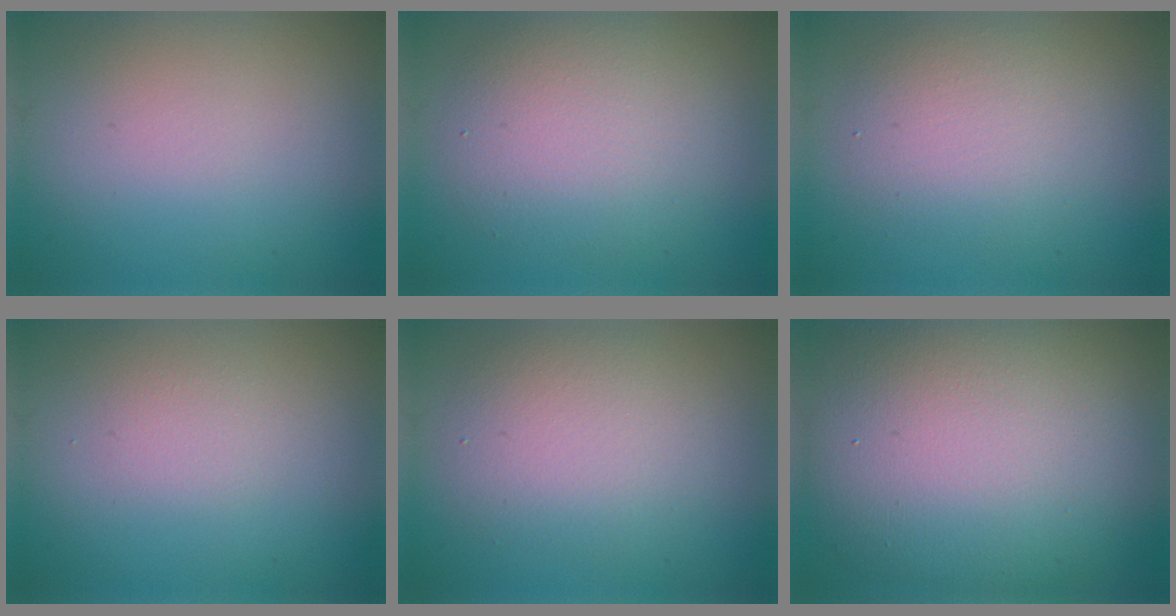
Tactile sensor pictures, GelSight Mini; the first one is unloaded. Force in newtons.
{"total": 5.3, "press": 5.3, "slide": 0.0}
{"total": 3.8, "press": 3.7, "slide": 0.3}
{"total": 1.1, "press": 1.1, "slide": 0.0}
{"total": 2.6, "press": 2.6, "slide": 0.3}
{"total": 14.4, "press": 14.4, "slide": 0.5}